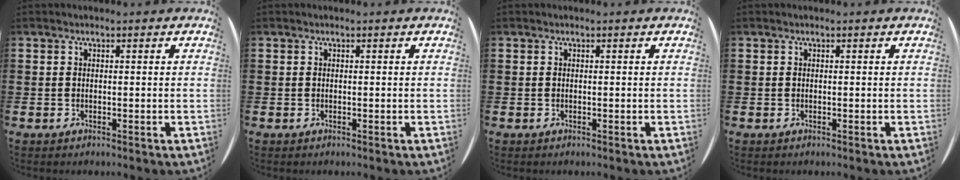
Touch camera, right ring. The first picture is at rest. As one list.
[{"total": 0.0}, {"total": 0.0}, {"total": 0.0}]